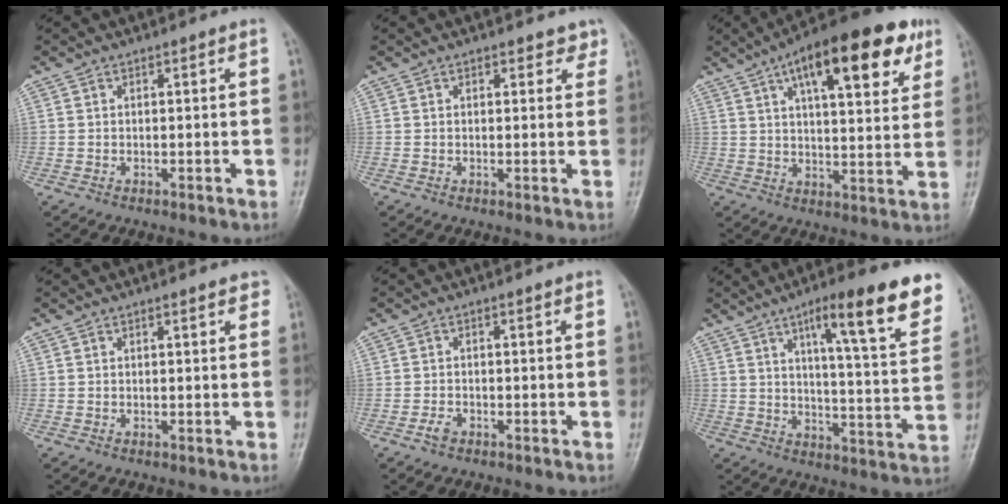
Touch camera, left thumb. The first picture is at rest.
{"total": 2.5, "force": [1.7, 1.6, 0.8], "torque": [0.019, -0.006, 0.015]}
{"total": 20.0, "force": [10.1, 7.2, 15.7], "torque": [-0.207, -0.011, 0.145]}
{"total": 1.6, "force": [1.1, 0.6, 1.0], "torque": [-0.004, 0.000, 0.010]}
{"total": 1.6, "force": [-1.0, 0.9, 0.9], "torque": [-0.018, 0.002, -0.020]}
{"total": 18.1, "force": [10.6, 3.4, 14.3], "torque": [-0.168, -0.043, 0.152]}